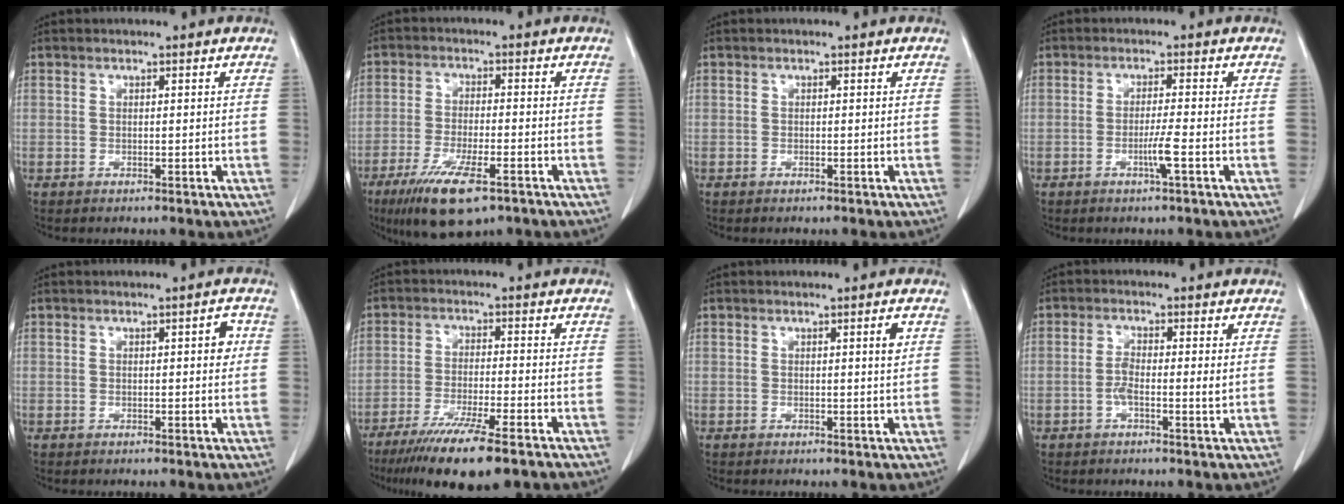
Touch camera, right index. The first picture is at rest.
{"total": 10.4, "force": [-6.2, 2.3, 8.0], "torque": [-0.147, -0.023, -0.100]}
{"total": 0.0}
{"total": 3.1, "force": [-1.2, -0.6, 2.8], "torque": [-0.053, -0.006, -0.024]}
{"total": 2.0, "force": [0.3, 0.6, 1.8], "torque": [-0.020, 0.004, 0.004]}
{"total": 12.2, "force": [-8.7, 0.9, 8.5], "torque": [-0.140, -0.031, -0.138]}
{"total": 1.5, "force": [0.5, -0.1, 1.4], "torque": [-0.021, -0.001, 0.007]}
{"total": 3.2, "force": [-0.5, 0.4, 3.1], "torque": [-0.060, 0.003, -0.012]}